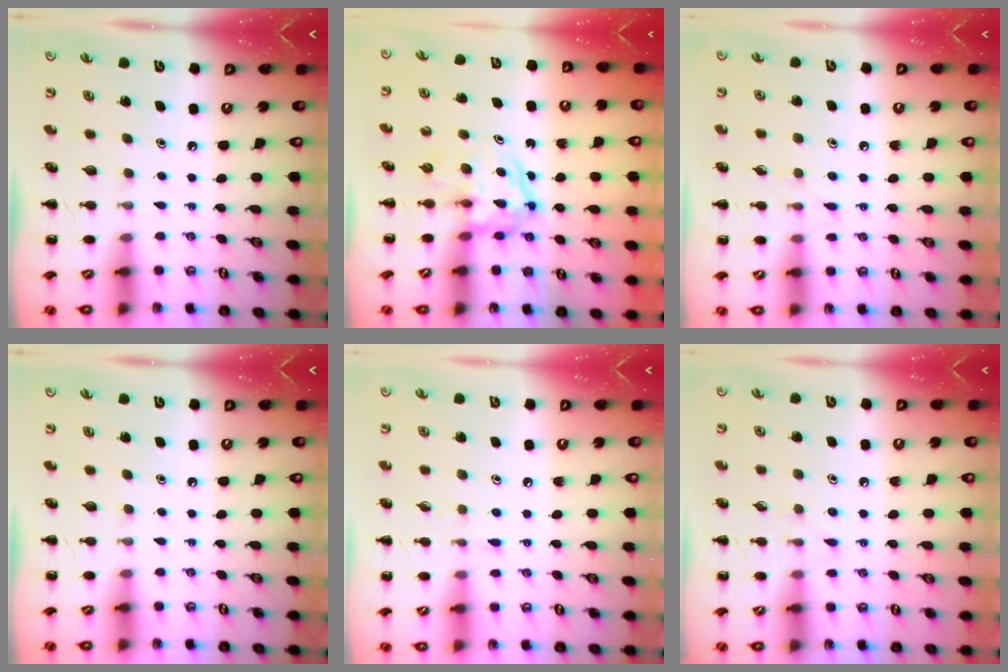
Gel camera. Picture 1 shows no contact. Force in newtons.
{"total": 3.9, "press": 3.9, "slide": 0.5}
{"total": 5.7, "press": 5.3, "slide": 2.0}
{"total": 0.0}
{"total": 5.8, "press": 5.3, "slide": 2.4}
{"total": 4.8, "press": 4.5, "slide": 1.9}